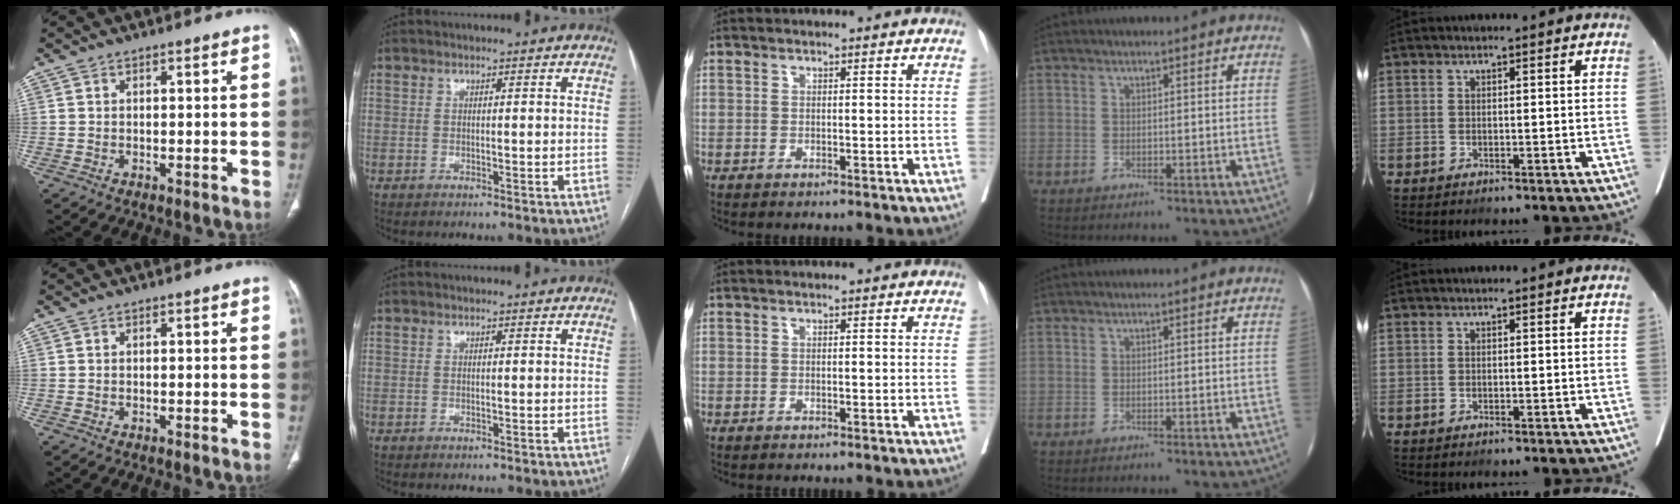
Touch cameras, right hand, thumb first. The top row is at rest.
{}